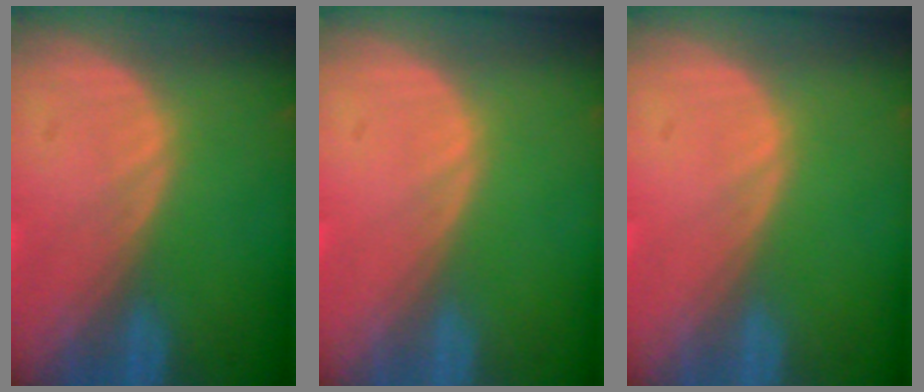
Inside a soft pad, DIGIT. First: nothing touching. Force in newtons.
{"total": 0.0}
{"total": 0.0}